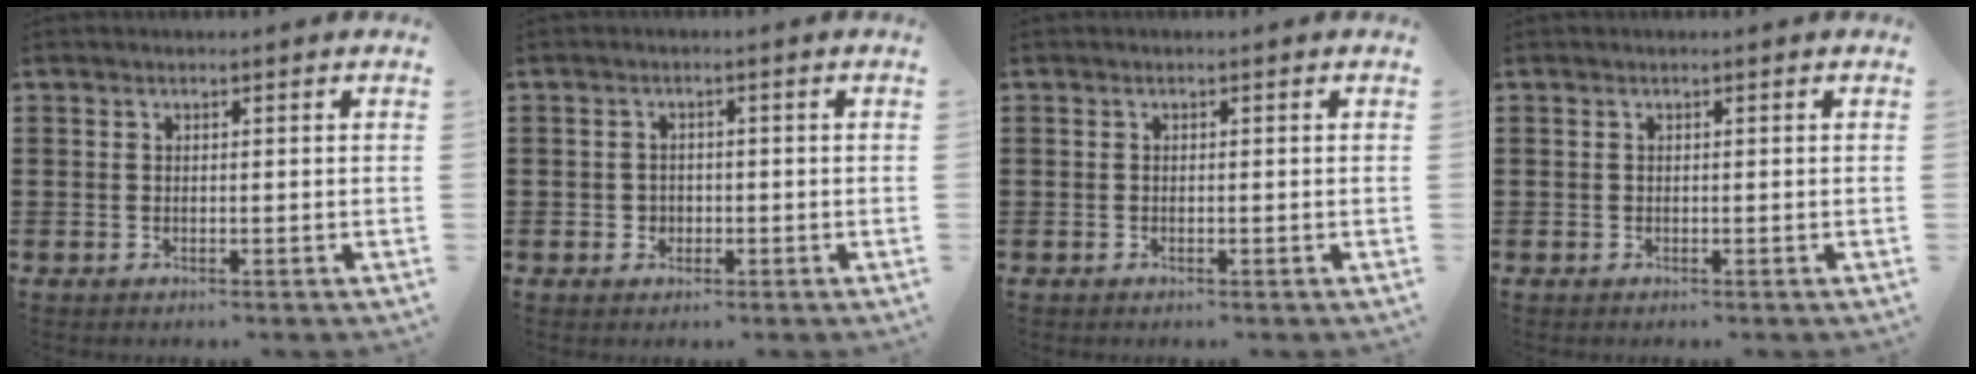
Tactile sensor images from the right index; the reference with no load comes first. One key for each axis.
{"total": 1.7, "fx": -0.5, "fy": 1.6, "fz": 0.3, "tx": -0.013, "ty": 0.000, "tz": -0.013}
{"total": 0.0}
{"total": 0.0}